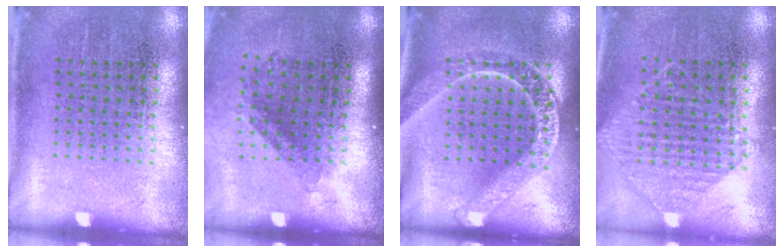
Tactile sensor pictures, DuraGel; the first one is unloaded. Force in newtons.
{"total": 1.3, "press": 1.0, "slide": 0.9}
{"total": 1.7, "press": 1.7, "slide": 0.2}
{"total": 0.9, "press": 0.8, "slide": 0.3}